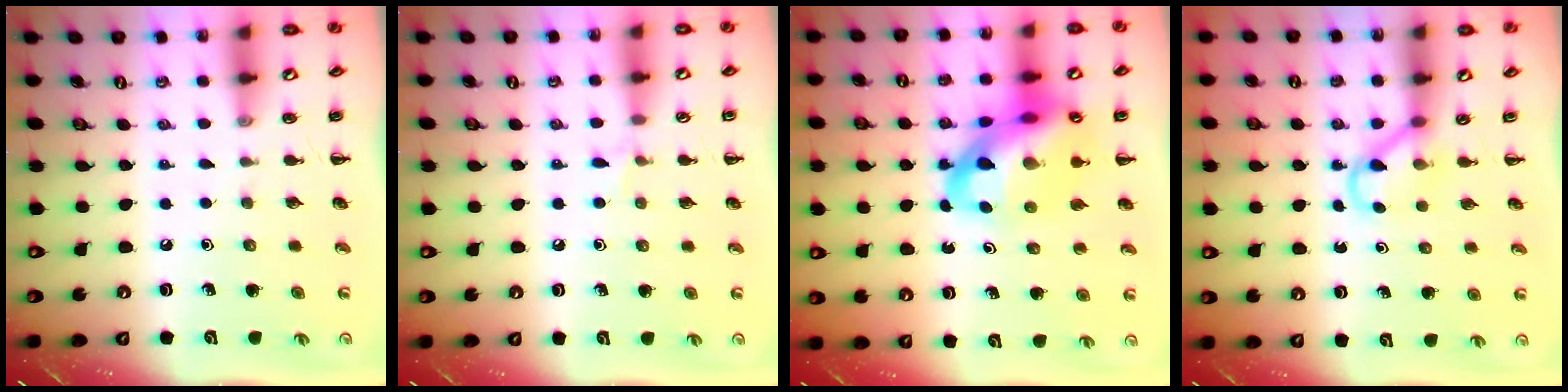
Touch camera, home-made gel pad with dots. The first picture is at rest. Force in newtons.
{"total": 4.3, "press": 4.1, "slide": 1.5}
{"total": 20.2, "press": 19.7, "slide": 4.4}
{"total": 2.9, "press": 2.8, "slide": 0.9}